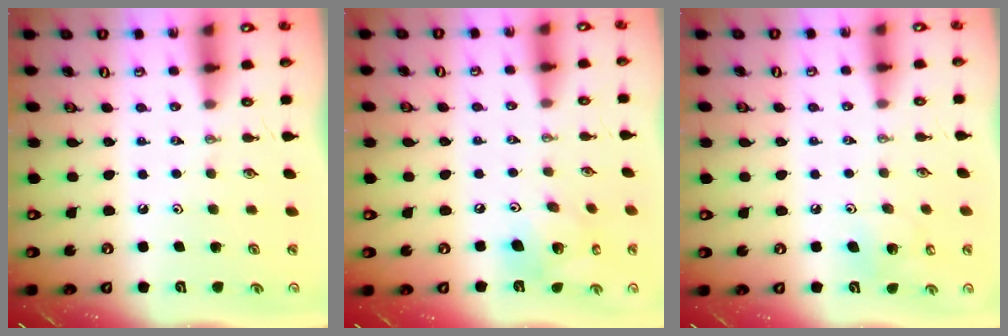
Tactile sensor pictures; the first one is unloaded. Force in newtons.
{"total": 14.1, "press": 13.9, "slide": 2.1}
{"total": 6.5, "press": 6.5, "slide": 0.8}